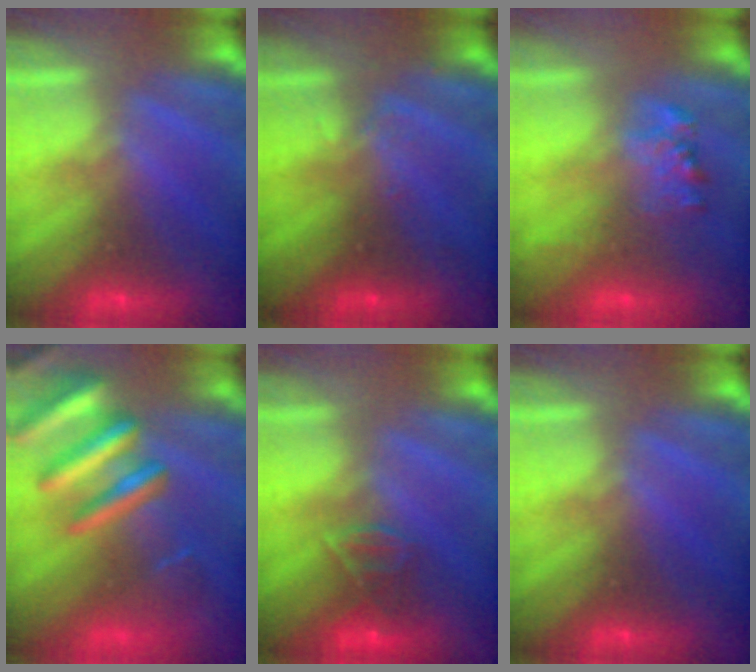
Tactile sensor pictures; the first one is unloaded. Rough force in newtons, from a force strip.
{"total": 2.4}
{"total": 2.2}
{"total": 9.3}
{"total": 2.8}
{"total": 0.0}